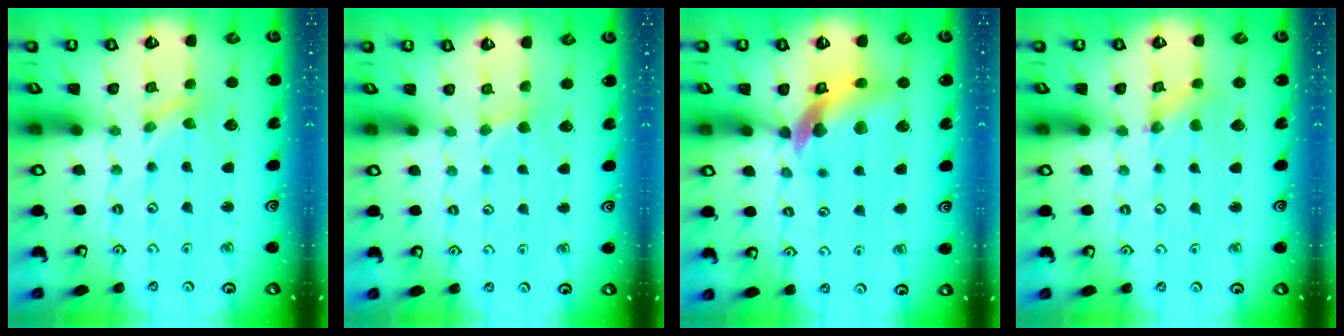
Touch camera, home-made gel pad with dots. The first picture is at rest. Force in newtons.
{"total": 1.6, "press": 1.5, "slide": 0.2}
{"total": 11.2, "press": 11.1, "slide": 1.6}
{"total": 0.7, "press": 0.6, "slide": 0.3}